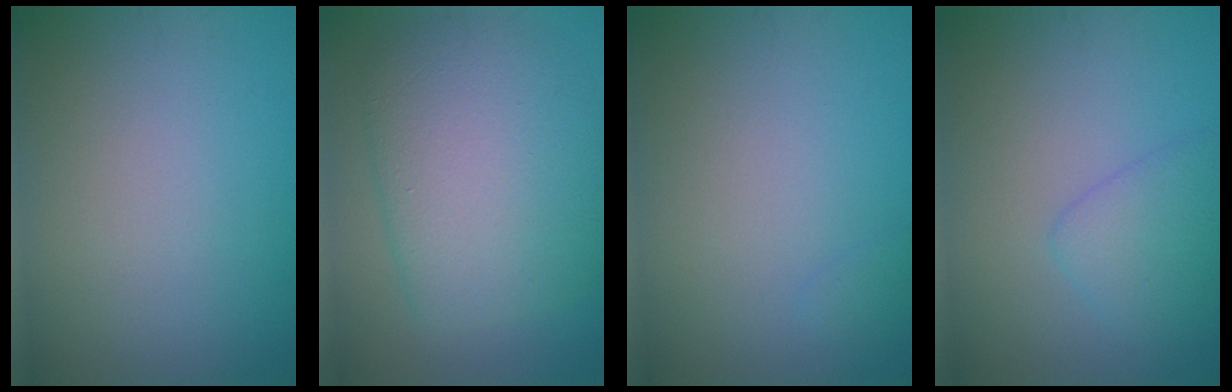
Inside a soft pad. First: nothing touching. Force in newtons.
{"total": 8.6, "press": 8.6, "slide": 0.3}
{"total": 0.5, "press": 0.5, "slide": 0.0}
{"total": 2.7, "press": 2.7, "slide": 0.0}